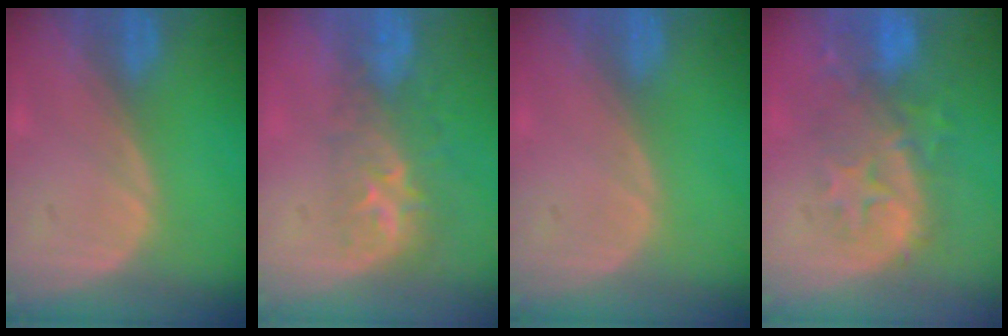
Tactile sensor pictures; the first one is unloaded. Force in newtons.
{"total": 8.7, "press": 7.1, "slide": 5.0}
{"total": 0.0}
{"total": 9.8, "press": 9.0, "slide": 4.1}